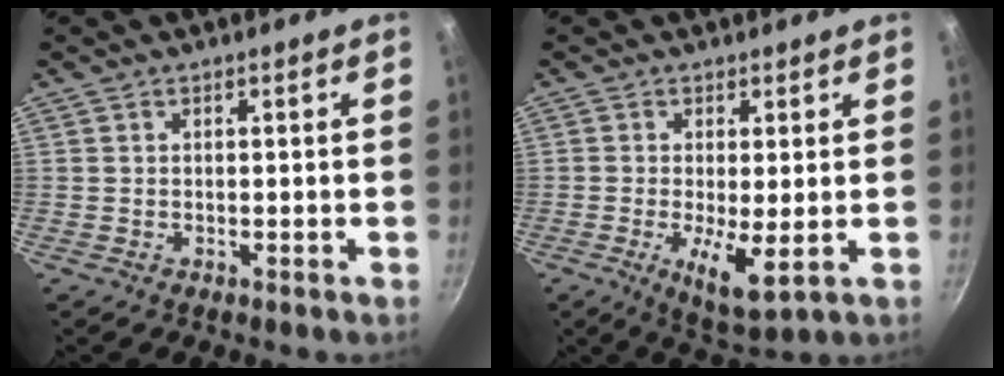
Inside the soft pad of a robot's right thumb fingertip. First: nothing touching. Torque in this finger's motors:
{"motor_torque": [-0.32, 0.50, 0.00, 0.00, 0.05]}